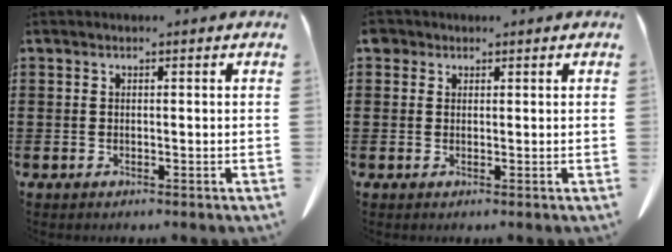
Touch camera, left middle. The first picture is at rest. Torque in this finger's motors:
{"motor_torque": [0.04, -0.04, 0.00, 0.00]}